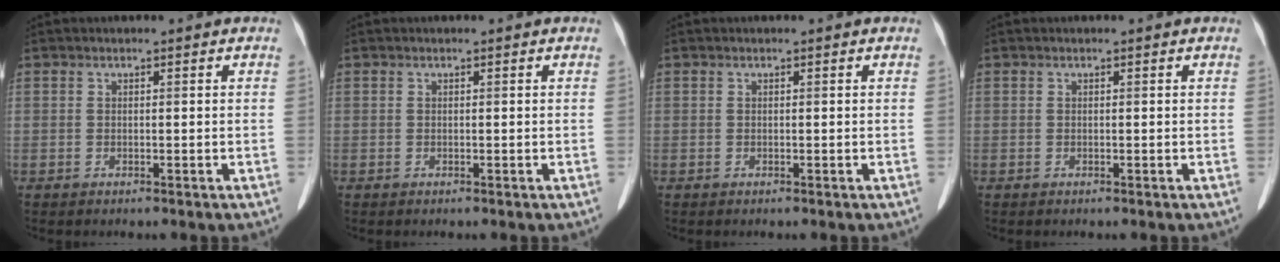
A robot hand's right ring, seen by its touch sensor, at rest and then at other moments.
{"total": 0.0}
{"total": 0.0}
{"total": 0.0}